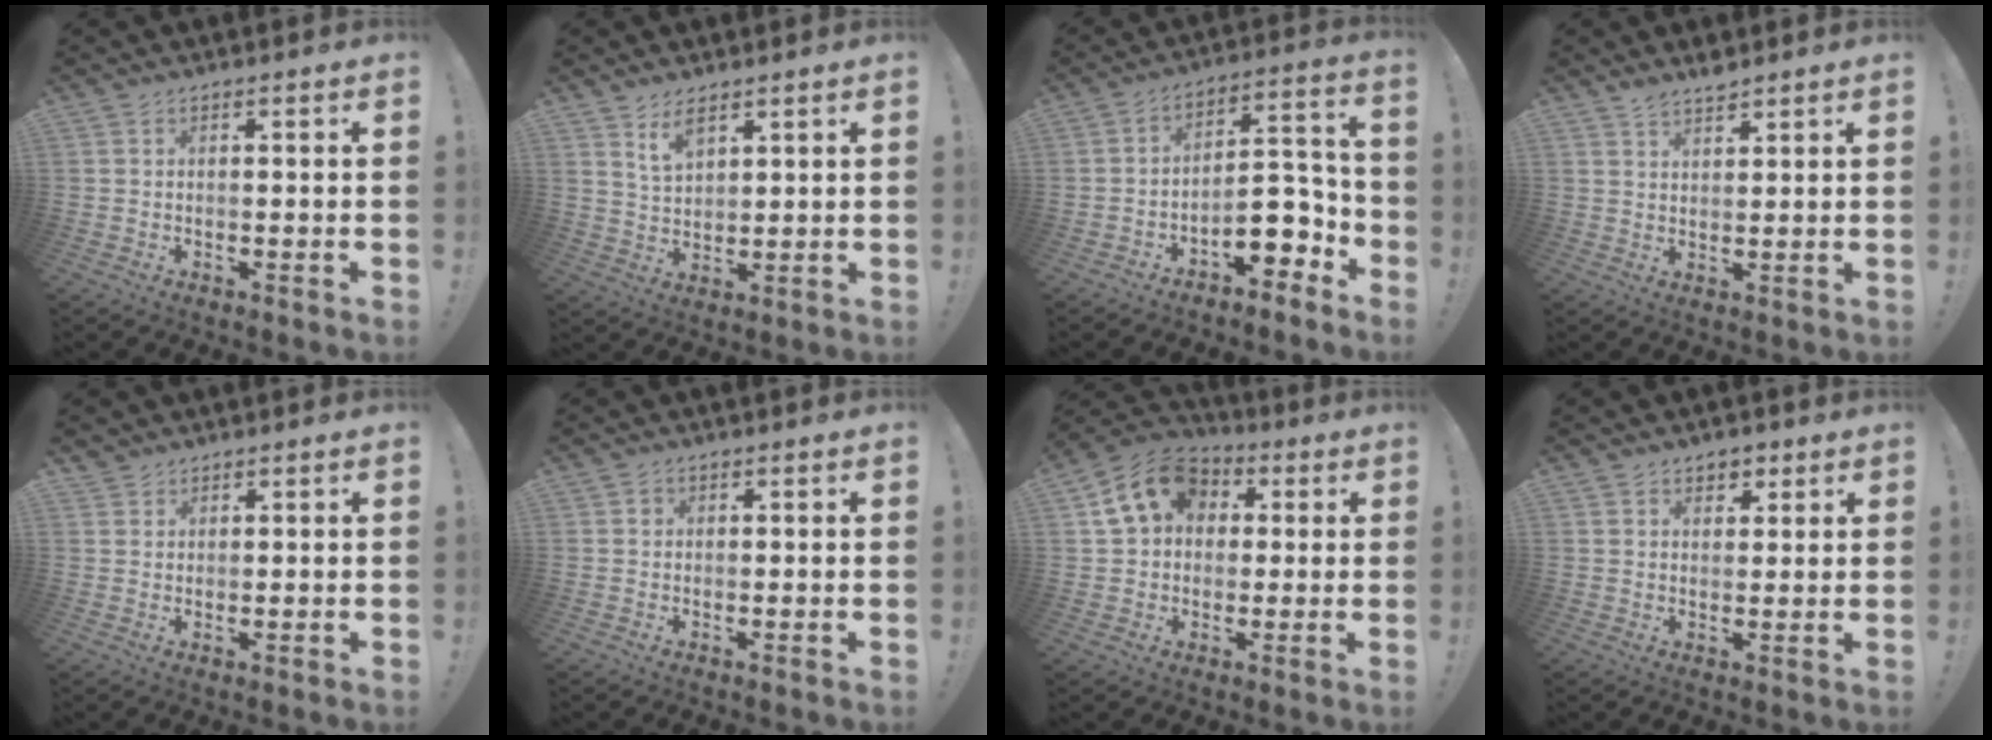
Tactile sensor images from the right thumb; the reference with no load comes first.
{"total": 6.2, "force": [4.6, 2.7, 3.1], "torque": [-0.048, -0.024, 0.084]}
{"total": 12.7, "force": [-6.3, 6.6, 8.8], "torque": [-0.113, 0.039, -0.096]}
{"total": 3.5, "force": [3.3, 0.8, 1.0], "torque": [0.001, -0.026, 0.057]}
{"total": 2.1, "force": [1.9, 1.1, 0.0], "torque": [0.012, -0.013, 0.033]}
{"total": 1.3, "force": [0.2, 1.2, 0.3], "torque": [0.002, 0.002, 0.003]}
{"total": 13.4, "force": [4.1, 10.7, 6.9], "torque": [-0.097, -0.005, 0.082]}
{"total": 3.8, "force": [2.1, 3.1, 0.9], "torque": [-0.003, -0.007, 0.036]}